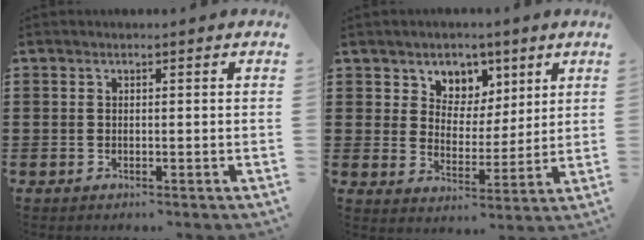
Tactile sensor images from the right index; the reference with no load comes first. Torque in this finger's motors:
{"motor_torque": [0.26, 0.11, 0.17, 0.05]}